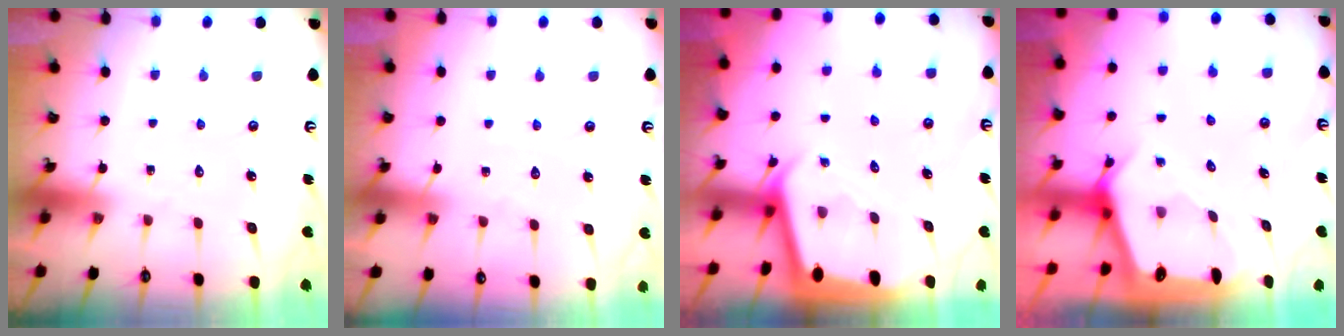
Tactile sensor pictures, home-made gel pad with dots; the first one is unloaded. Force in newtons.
{"total": 2.2, "press": 2.2, "slide": 0.4}
{"total": 2.1, "press": 2.1, "slide": 0.2}
{"total": 2.9, "press": 2.9, "slide": 0.2}